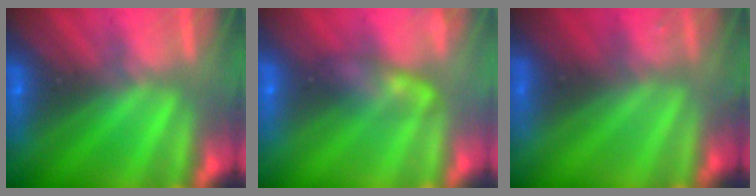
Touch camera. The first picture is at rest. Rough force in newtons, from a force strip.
{"total": 2.4}
{"total": 9.6}